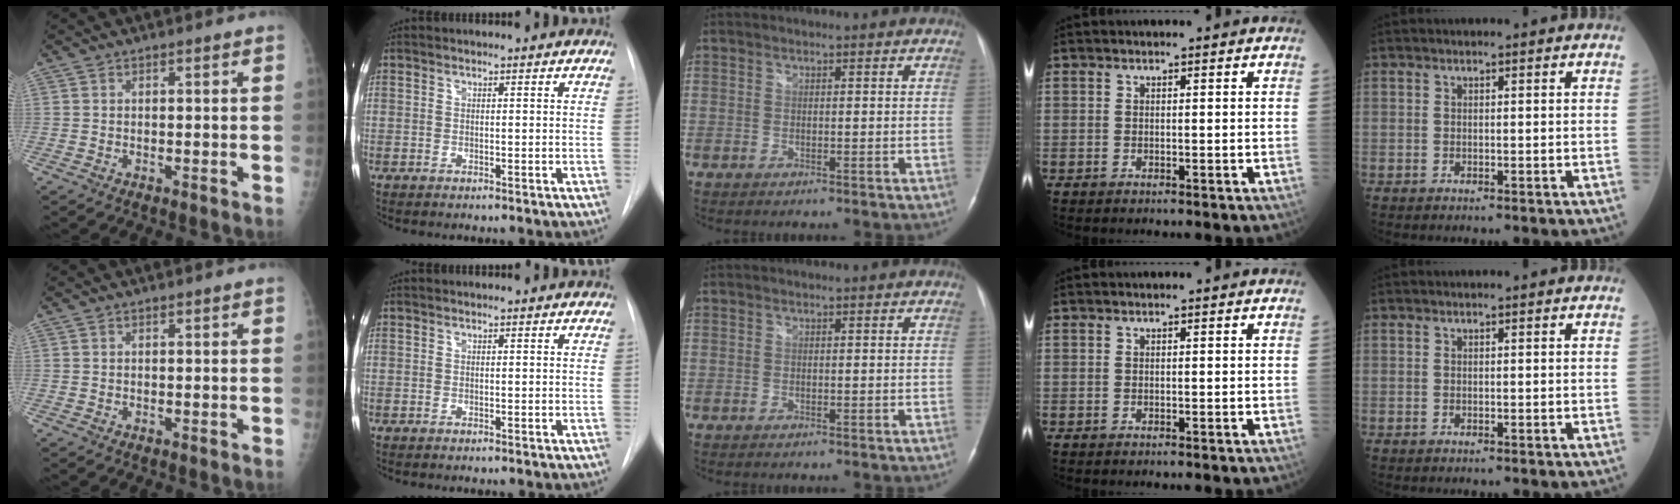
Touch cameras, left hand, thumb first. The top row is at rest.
{}